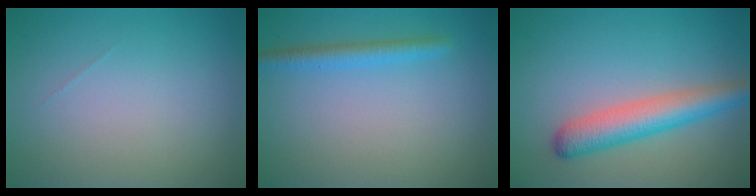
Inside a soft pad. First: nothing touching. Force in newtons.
{"total": 2.0, "press": 2.0, "slide": 0.1}
{"total": 4.6, "press": 4.6, "slide": 0.2}